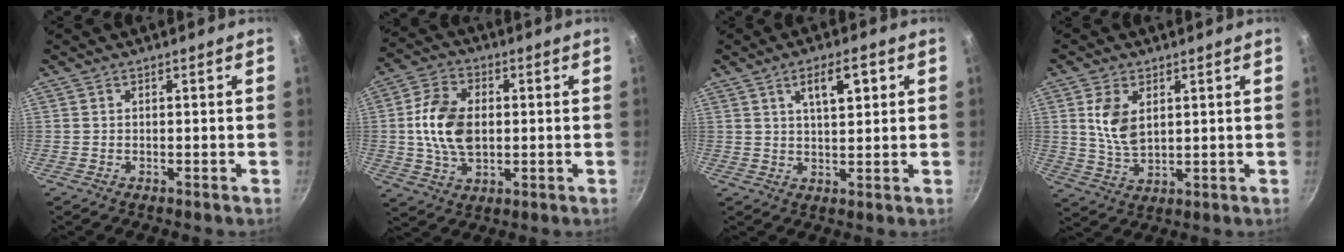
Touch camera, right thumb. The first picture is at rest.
{"total": 12.0, "force": [0.7, 8.0, 8.9], "torque": [-0.150, 0.008, 0.008]}
{"total": 7.0, "force": [2.8, 2.8, 5.8], "torque": [-0.081, -0.005, 0.047]}
{"total": 7.7, "force": [2.4, 4.6, 5.8], "torque": [-0.107, -0.016, 0.050]}